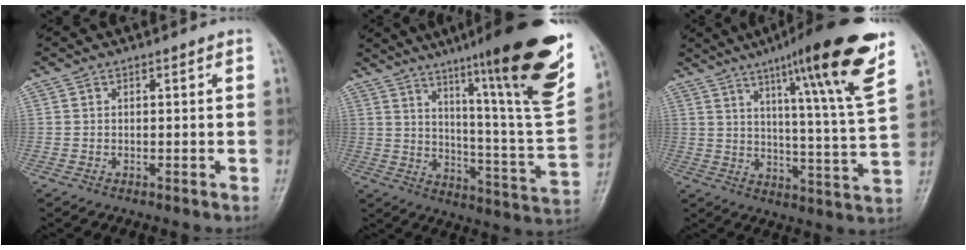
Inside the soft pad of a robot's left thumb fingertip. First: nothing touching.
{"total": 27.5, "force": [17.2, 2.0, 21.3], "torque": [-0.289, -0.085, 0.255]}
{"total": 20.6, "force": [12.2, 1.3, 16.5], "torque": [-0.221, -0.054, 0.174]}